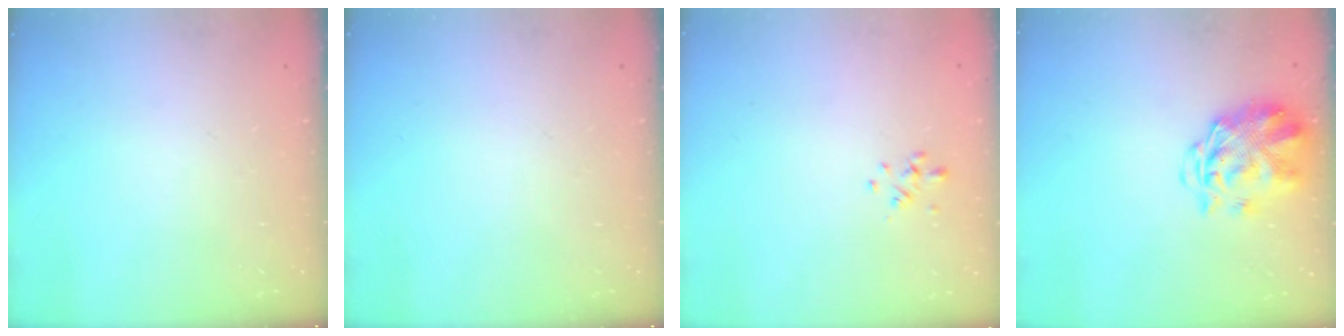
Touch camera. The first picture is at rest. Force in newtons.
{"total": 0.0}
{"total": 1.0, "press": 0.7, "slide": 0.6}
{"total": 4.0, "press": 3.6, "slide": 1.6}